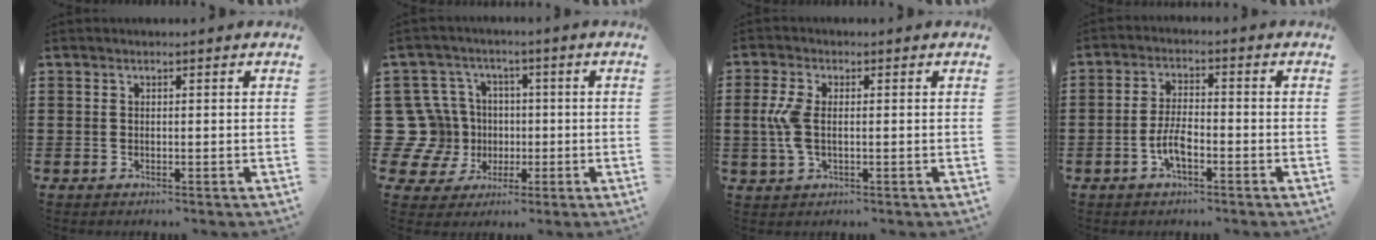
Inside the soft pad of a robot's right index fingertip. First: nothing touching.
{"total": 11.0, "force": [-0.1, 10.5, 3.1], "torque": [-0.135, 0.005, 0.002]}
{"total": 5.1, "force": [-0.1, 2.5, 4.5], "torque": [-0.122, -0.007, -0.012]}
{"total": 4.9, "force": [-2.0, 1.8, 4.1], "torque": [-0.098, -0.002, -0.045]}